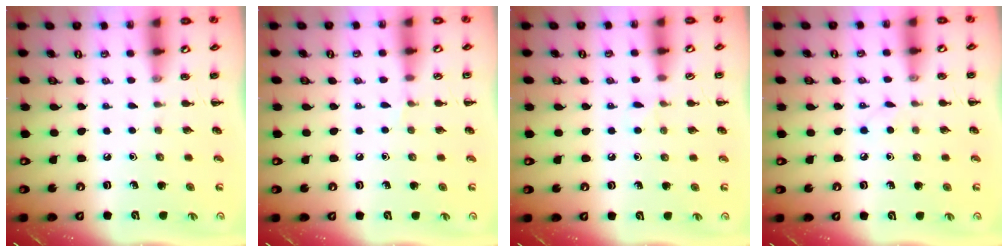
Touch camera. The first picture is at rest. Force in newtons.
{"total": 3.0, "press": 2.8, "slide": 1.1}
{"total": 4.4, "press": 4.1, "slide": 1.6}
{"total": 2.7, "press": 2.6, "slide": 0.9}